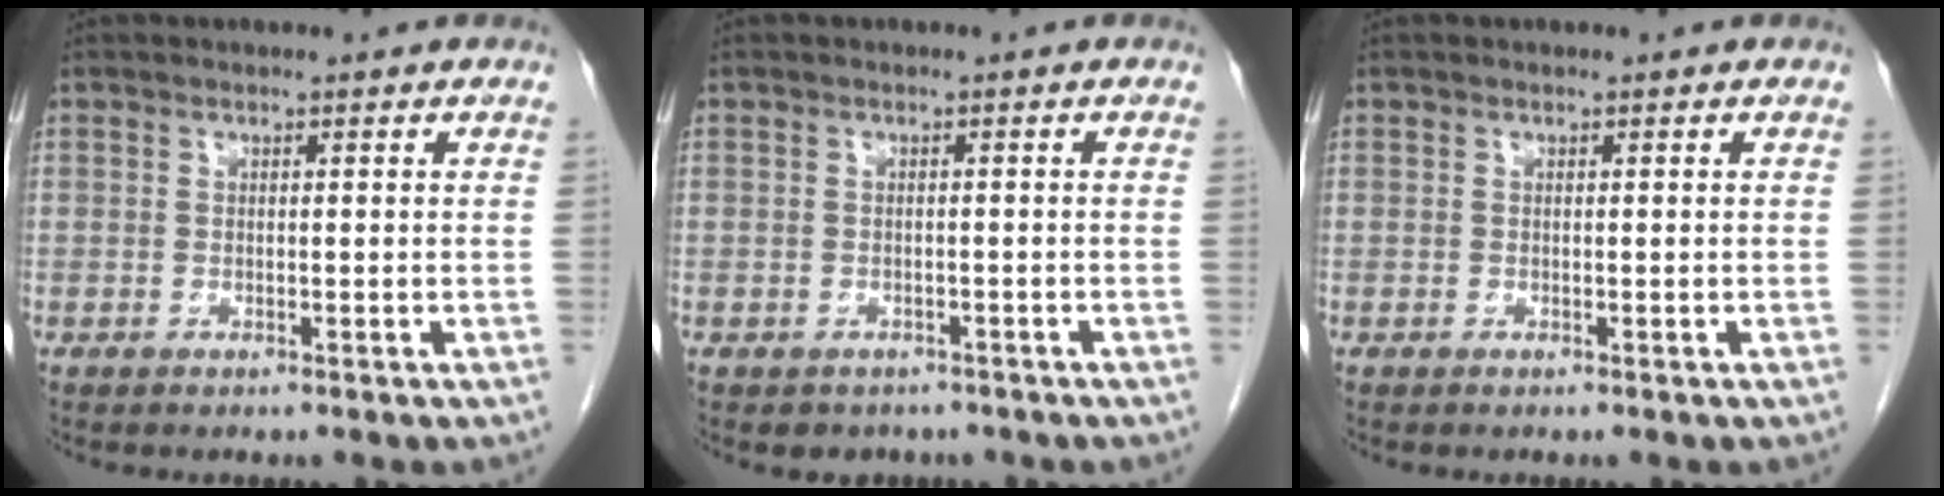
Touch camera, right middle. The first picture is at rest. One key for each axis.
{"total": 3.0, "fx": -2.3, "fy": 1.8, "fz": 0.3, "tx": -0.007, "ty": 0.005, "tz": -0.028}
{"total": 0.0}